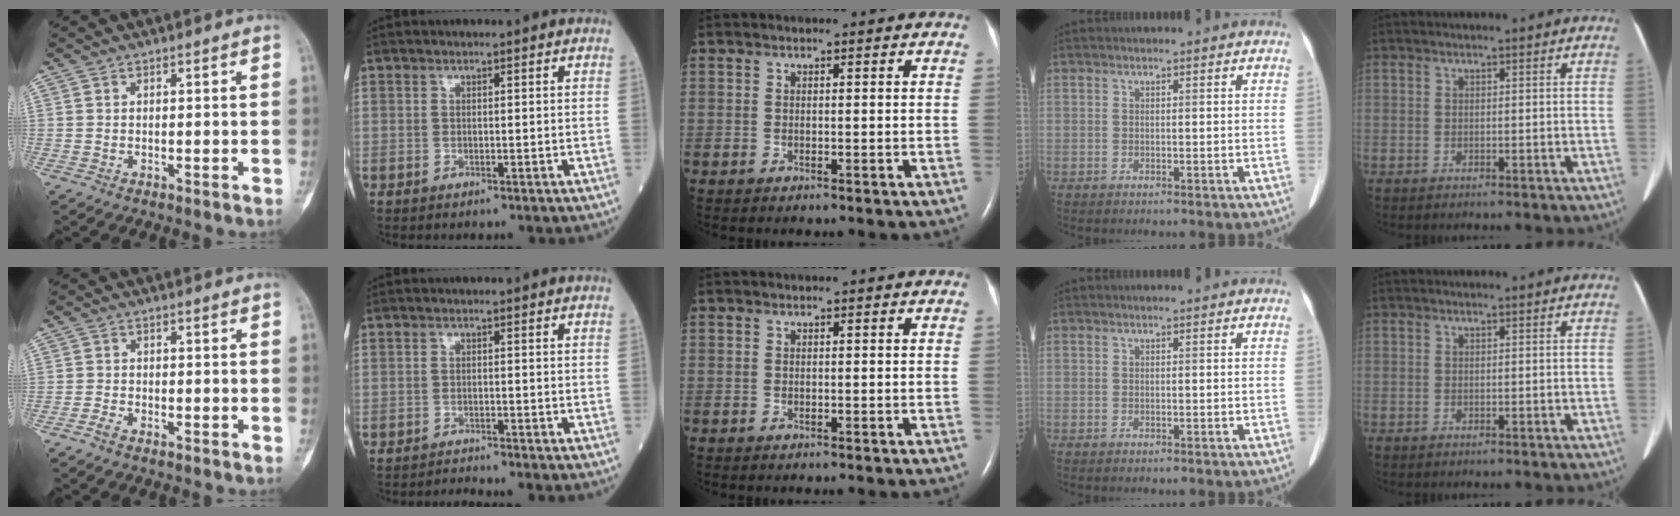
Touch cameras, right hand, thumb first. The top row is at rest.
{"thumb": {"total": 1.7, "force": [-1.4, 0.6, 0.8], "torque": [-0.023, 0.004, -0.029]}, "index": {"total": 1.4, "force": [-1.3, -0.5, -0.4], "torque": [0.012, -0.006, -0.020]}}